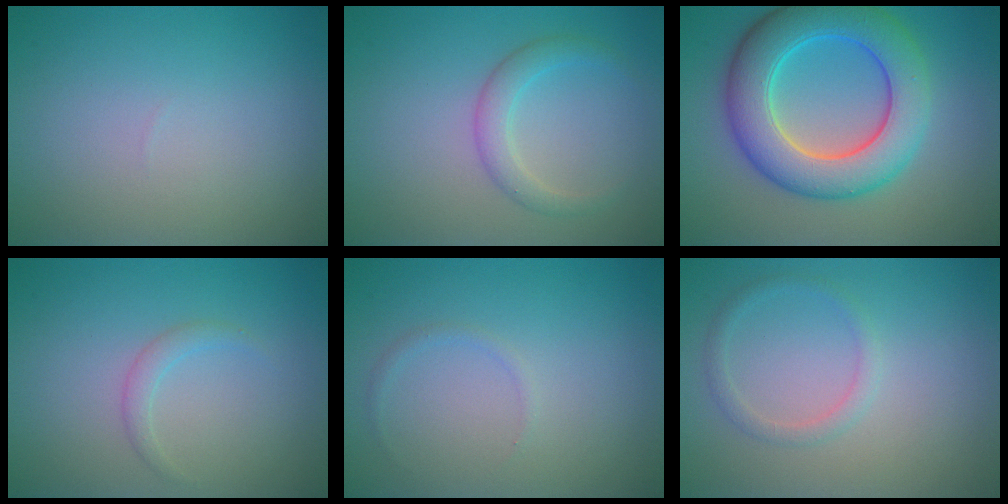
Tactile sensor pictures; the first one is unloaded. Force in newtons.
{"total": 2.2, "press": 2.2, "slide": 0.1}
{"total": 9.0, "press": 9.0, "slide": 0.2}
{"total": 1.1, "press": 1.1, "slide": 0.1}
{"total": 0.6, "press": 0.6, "slide": 0.0}
{"total": 1.3, "press": 1.3, "slide": 0.1}